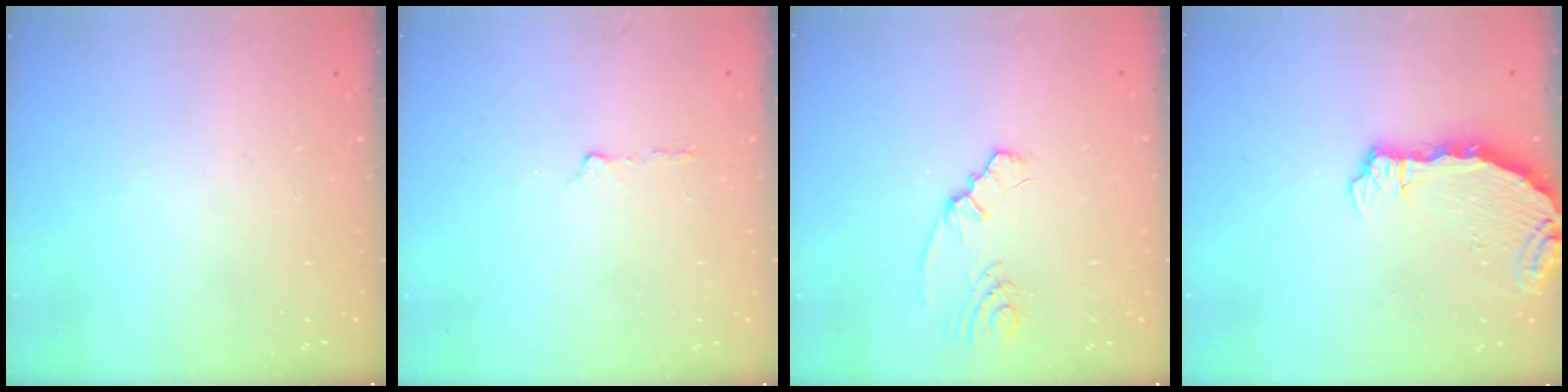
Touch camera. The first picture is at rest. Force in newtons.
{"total": 2.9, "press": 2.8, "slide": 0.8}
{"total": 2.3, "press": 2.3, "slide": 0.5}
{"total": 7.0, "press": 5.8, "slide": 3.9}